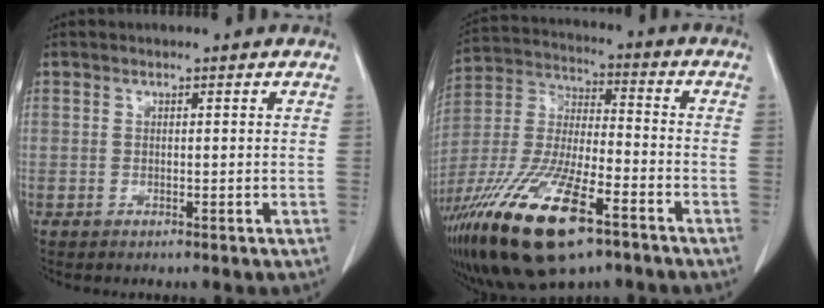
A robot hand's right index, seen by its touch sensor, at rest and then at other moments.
{"total": 21.2, "force": [-12.3, 6.0, 16.2], "torque": [-0.356, -0.039, -0.225]}